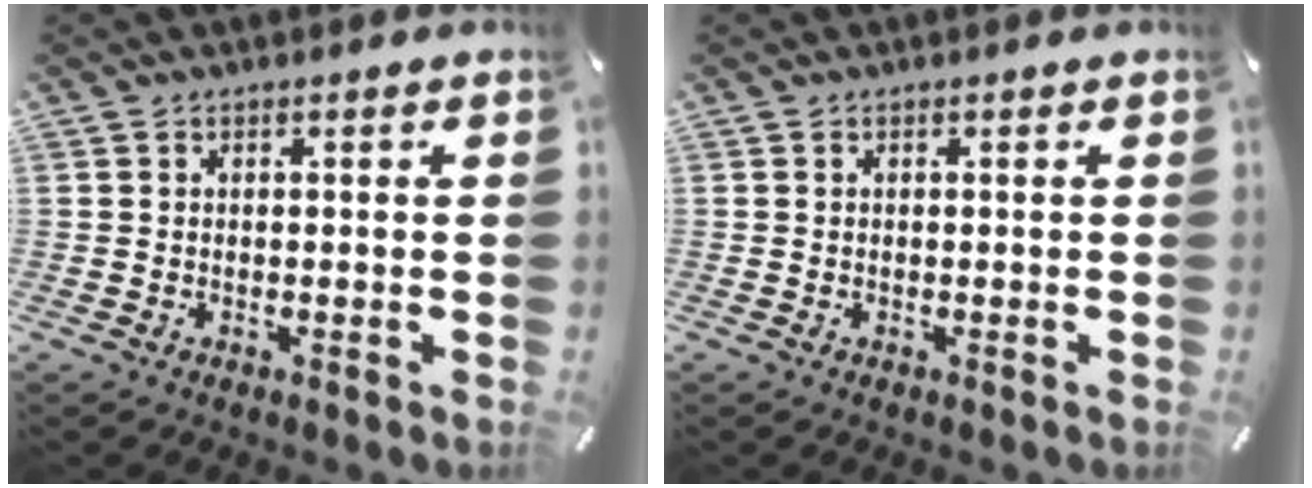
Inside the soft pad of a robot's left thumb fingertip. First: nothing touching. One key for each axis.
{"total": 0.0}